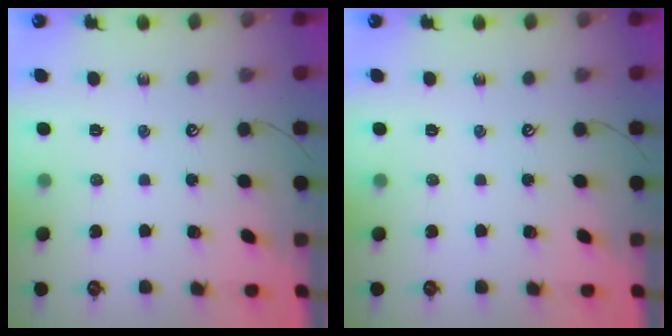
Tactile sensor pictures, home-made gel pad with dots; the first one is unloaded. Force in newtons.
{"total": 0.0}